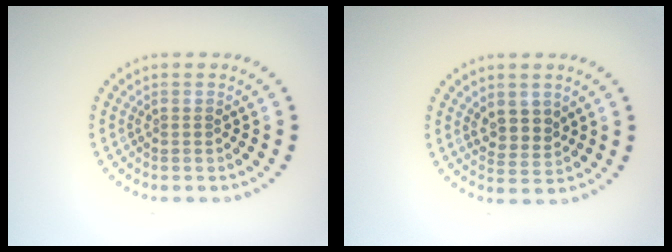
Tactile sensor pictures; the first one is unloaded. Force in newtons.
{"total": 2.6, "press": 2.3, "slide": 1.1}